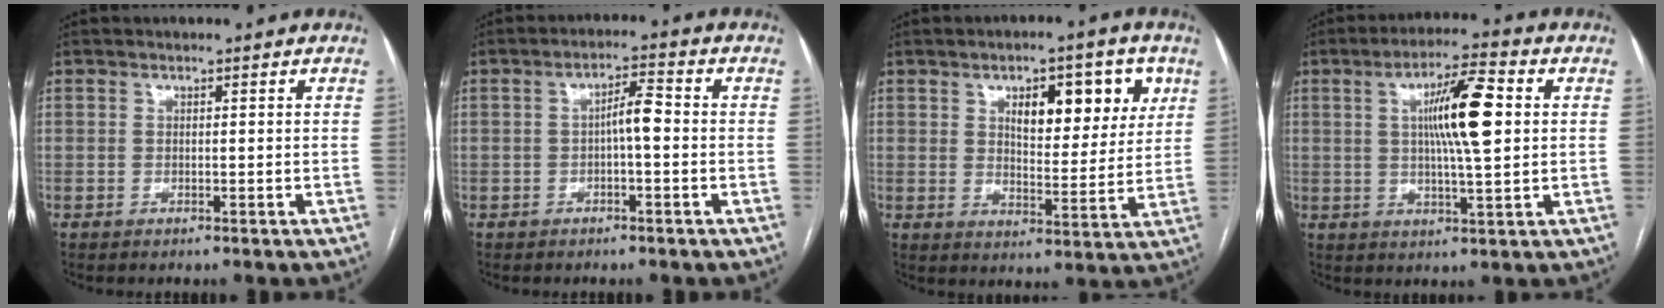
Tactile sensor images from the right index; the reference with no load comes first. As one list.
[{"total": 3.9, "force": [-0.5, 0.8, 3.8], "torque": [-0.062, 0.013, -0.007]}, {"total": 10.9, "force": [4.6, 4.4, 8.9], "torque": [-0.118, 0.010, 0.070]}, {"total": 10.8, "force": [1.9, 1.1, 10.6], "torque": [-0.181, 0.010, 0.031]}]